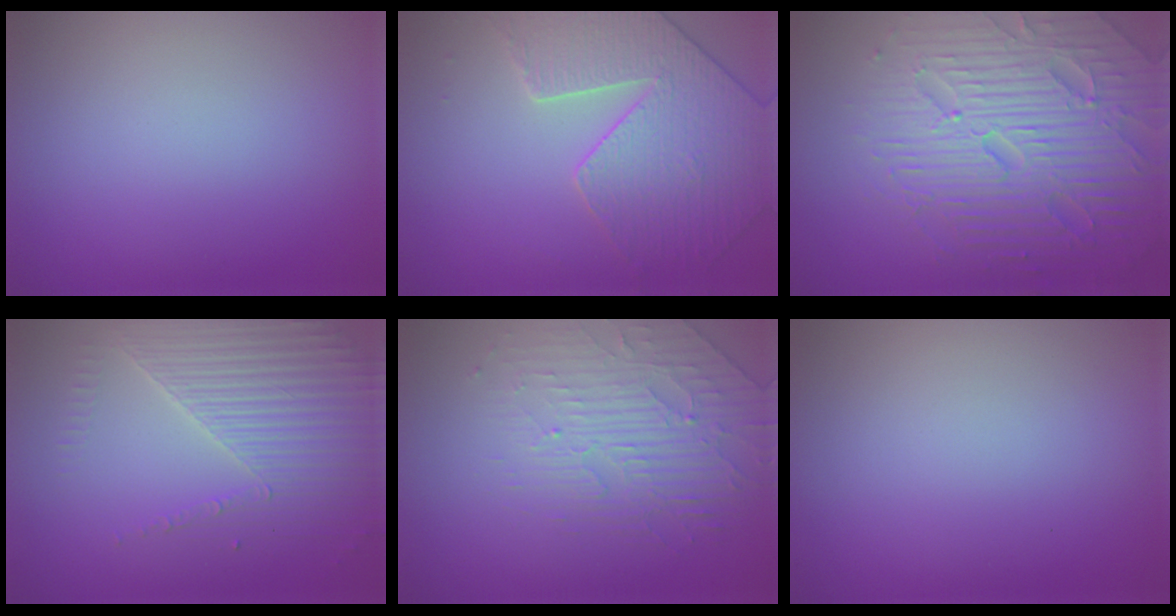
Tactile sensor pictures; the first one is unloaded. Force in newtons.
{"total": 4.4, "press": 4.4, "slide": 0.2}
{"total": 7.4, "press": 7.3, "slide": 1.5}
{"total": 4.1, "press": 3.7, "slide": 1.8}
{"total": 2.8, "press": 2.3, "slide": 1.6}
{"total": 0.0}